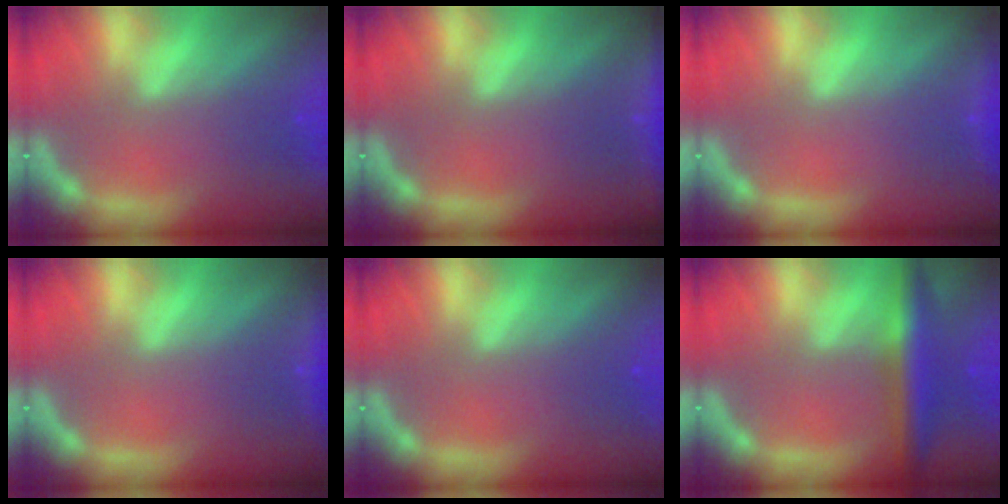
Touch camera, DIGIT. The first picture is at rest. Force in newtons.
{"total": 4.5}
{"total": 1.4}
{"total": 1.9}
{"total": 0.0}
{"total": 5.5}